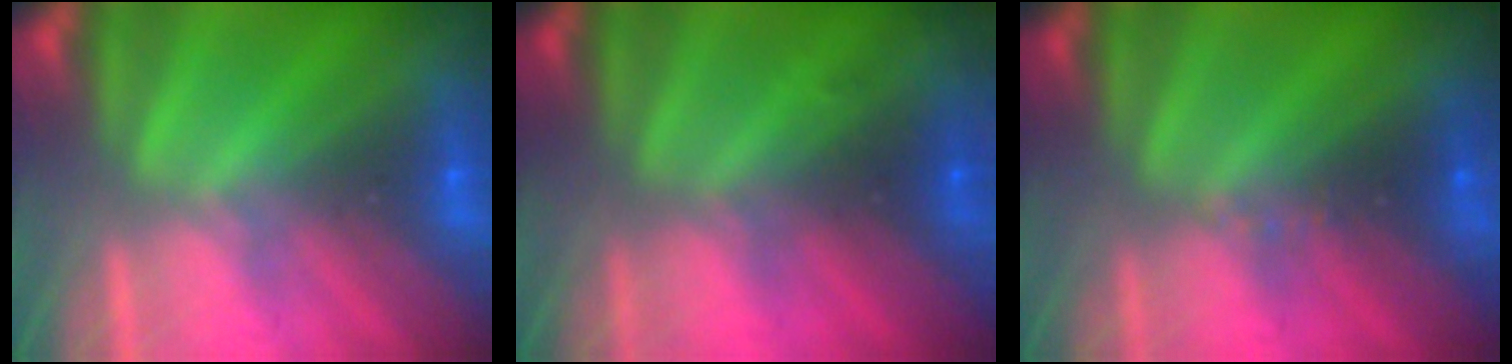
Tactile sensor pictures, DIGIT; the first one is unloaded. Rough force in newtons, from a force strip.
{"total": 5.9}
{"total": 2.5}